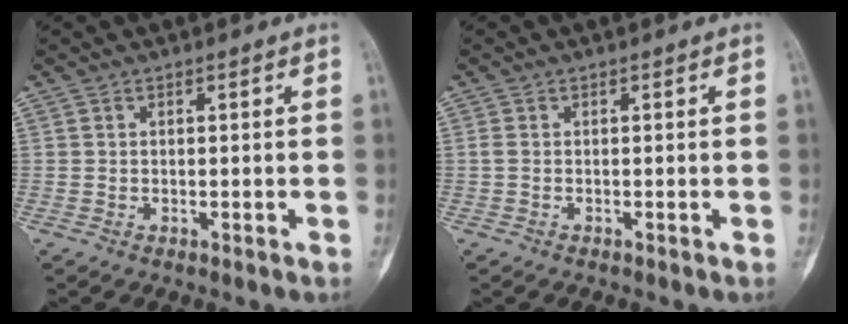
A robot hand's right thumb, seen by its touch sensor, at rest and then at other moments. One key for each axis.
{"total": 0.9, "fx": 0.0, "fy": 0.6, "fz": 0.7, "tx": -0.019, "ty": -0.001, "tz": -0.002}